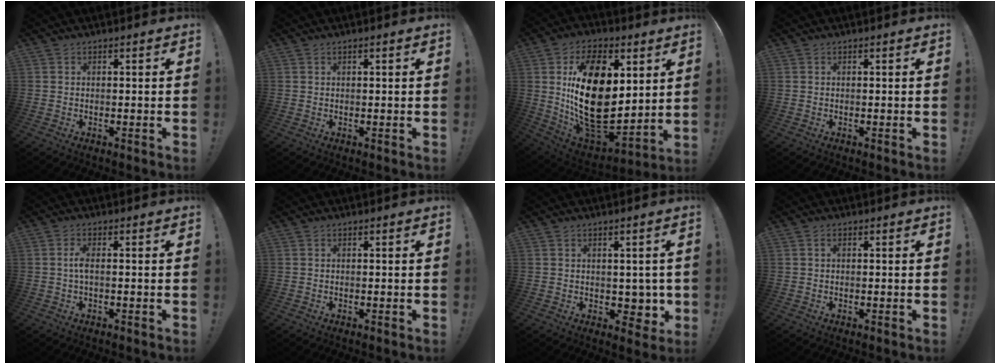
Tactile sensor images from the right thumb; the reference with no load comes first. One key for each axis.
{"total": 0.6, "fx": 0.3, "fy": -0.1, "fz": 0.5, "tx": -0.005, "ty": -0.001, "tz": 0.003}
{"total": 27.6, "fx": 4.2, "fy": 16.6, "fz": 21.6, "tx": -0.409, "ty": -0.034, "tz": 0.085}
{"total": 0.0}
{"total": 3.1, "fx": -0.2, "fy": 0.8, "fz": 3.0, "tx": -0.070, "ty": 0.005, "tz": -0.006}
{"total": 0.0}
{"total": 5.3, "fx": 1.2, "fy": 4.7, "fz": 2.2, "tx": -0.010, "ty": -0.014, "tz": 0.029}
{"total": 0.9, "fx": 0.3, "fy": 0.6, "fz": 0.6, "tx": -0.019, "ty": 0.006, "tz": 0.005}